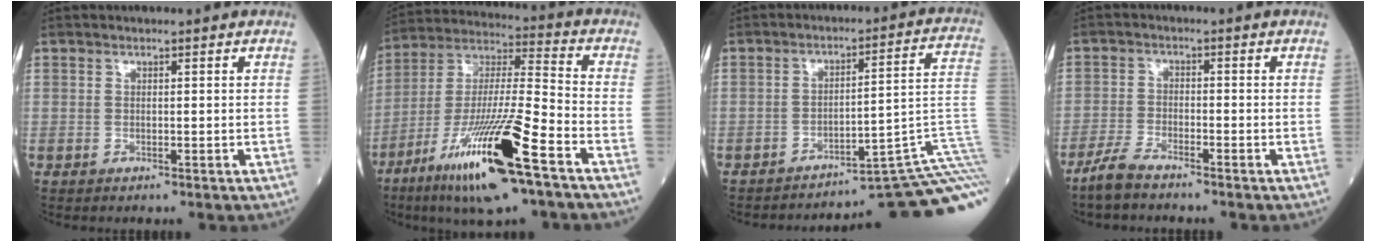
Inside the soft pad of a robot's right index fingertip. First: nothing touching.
{"total": 21.6, "force": [-11.5, 2.3, 18.2], "torque": [-0.358, -0.045, -0.209]}
{"total": 19.5, "force": [-15.0, 1.4, 12.5], "torque": [-0.069, 0.052, -0.191]}
{"total": 4.9, "force": [-4.1, 1.2, 2.3], "torque": [-0.063, -0.009, -0.083]}